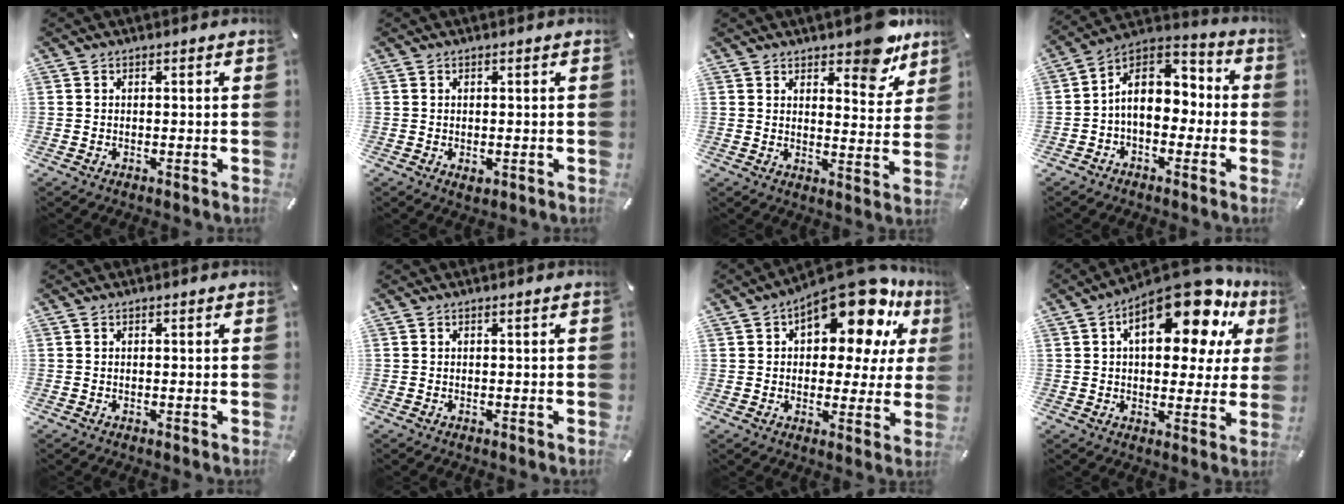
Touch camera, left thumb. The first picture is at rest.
{"total": 1.1, "force": [-0.2, 0.9, 0.7], "torque": [-0.013, 0.002, -0.002]}
{"total": 10.2, "force": [8.0, 4.3, 4.6], "torque": [-0.035, -0.063, 0.136]}
{"total": 11.3, "force": [0.0, 8.6, 7.3], "torque": [-0.115, 0.002, -0.001]}
{"total": 0.0}
{"total": 0.0}
{"total": 18.8, "force": [10.7, 8.4, 12.9], "torque": [-0.184, -0.071, 0.177]}
{"total": 19.4, "force": [9.6, 9.3, 14.1], "torque": [-0.201, -0.050, 0.154]}